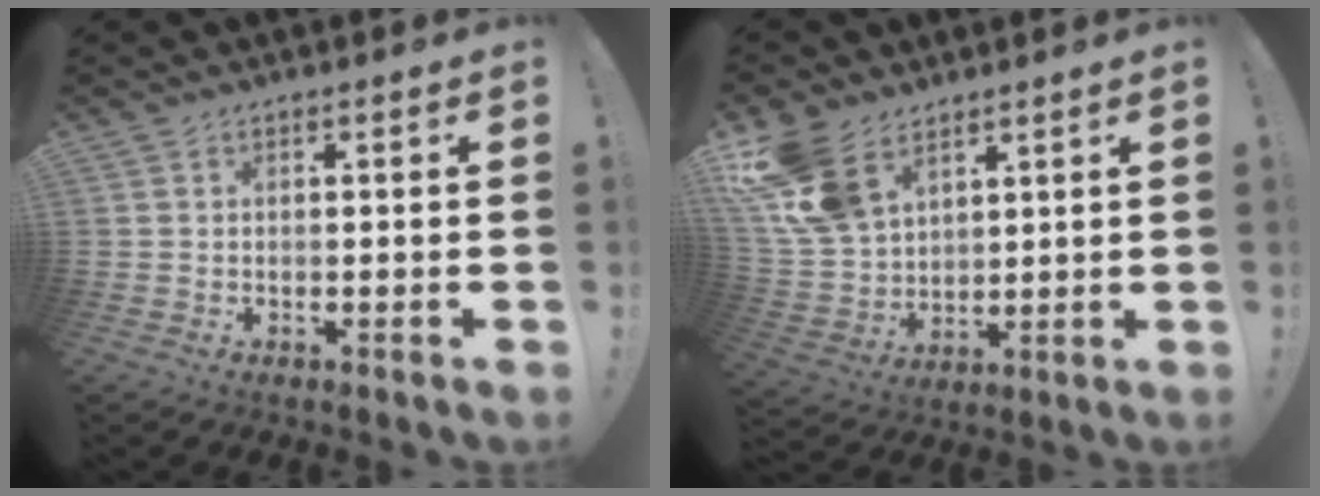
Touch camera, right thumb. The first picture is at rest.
{"total": 15.0, "force": [8.9, 9.2, 7.9], "torque": [-0.170, -0.042, 0.177]}